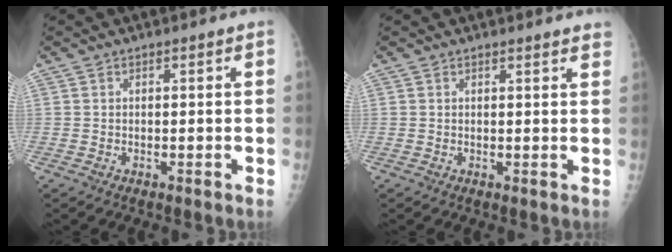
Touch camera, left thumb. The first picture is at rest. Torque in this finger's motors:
{"motor_torque": [-0.16, 0.01, 0.10, 0.02, 0.01]}